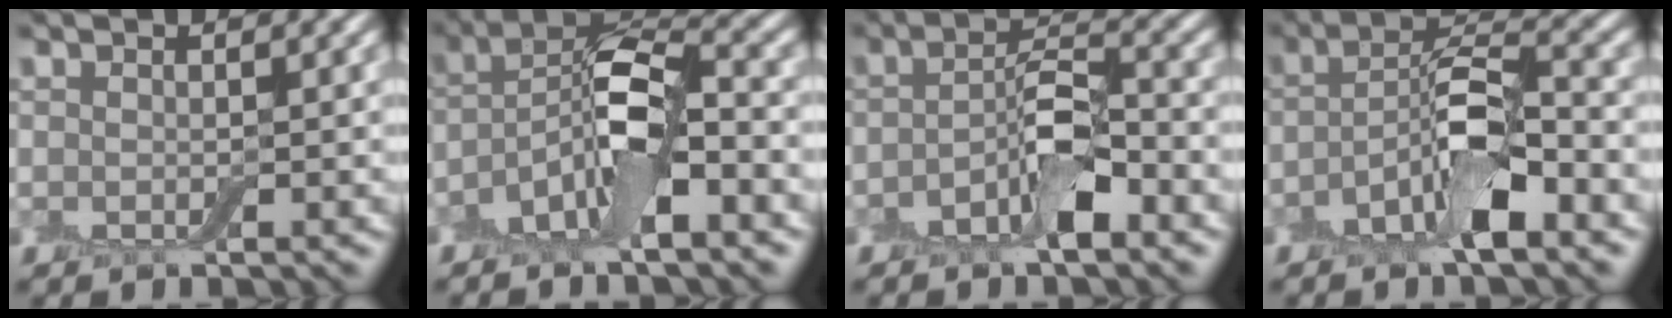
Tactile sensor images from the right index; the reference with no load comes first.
{"total": 7.3, "force": [-3.0, 2.3, 6.2], "torque": [-0.112, 0.010, -0.067]}
{"total": 4.7, "force": [-2.1, 1.7, 3.9], "torque": [-0.067, 0.009, -0.045]}
{"total": 6.7, "force": [-2.8, 2.1, 5.7], "torque": [-0.100, 0.010, -0.060]}